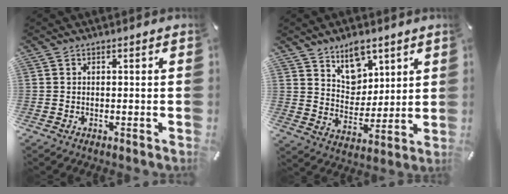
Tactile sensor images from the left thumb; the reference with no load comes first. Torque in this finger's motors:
{"motor_torque": [0.73, -0.40, 0.20, -0.27, 0.07]}